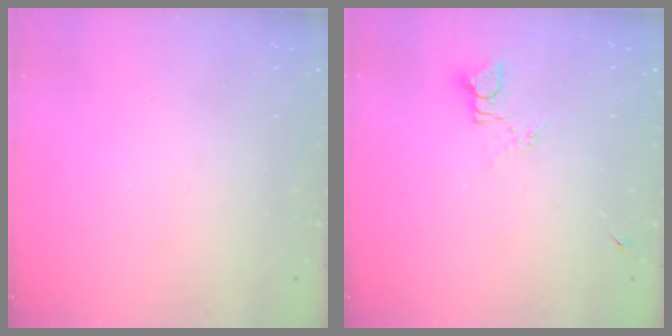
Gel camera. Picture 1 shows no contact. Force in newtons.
{"total": 1.5, "press": 1.5, "slide": 0.2}